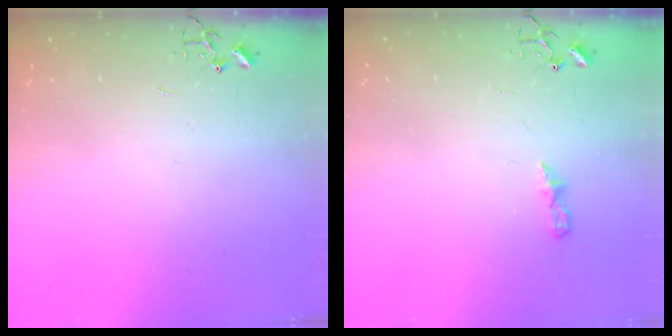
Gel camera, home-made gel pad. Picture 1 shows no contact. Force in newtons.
{"total": 5.3, "press": 5.3, "slide": 0.6}